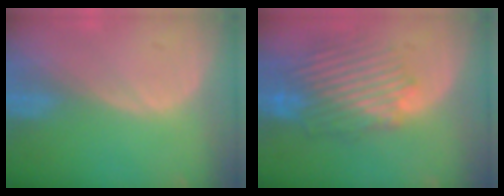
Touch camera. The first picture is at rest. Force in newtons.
{"total": 10.2, "press": 9.1, "slide": 4.5}